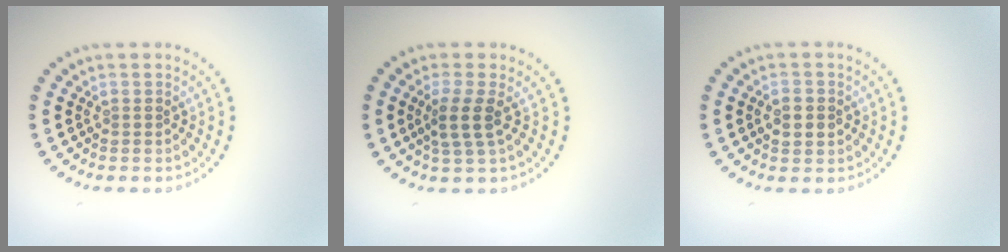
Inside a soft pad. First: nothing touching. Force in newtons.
{"total": 2.4, "press": 2.0, "slide": 1.4}
{"total": 2.6, "press": 2.6, "slide": 0.1}